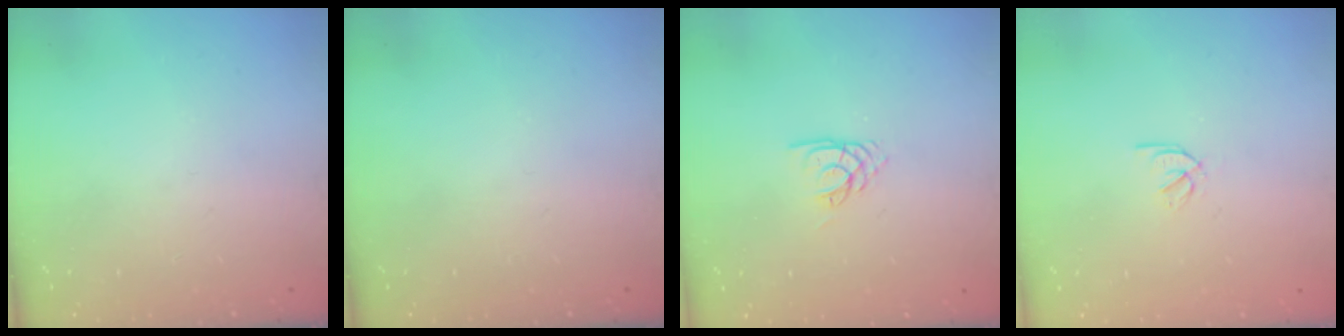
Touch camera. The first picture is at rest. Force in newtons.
{"total": 0.0}
{"total": 1.9, "press": 1.9, "slide": 0.2}
{"total": 1.9, "press": 1.9, "slide": 0.3}